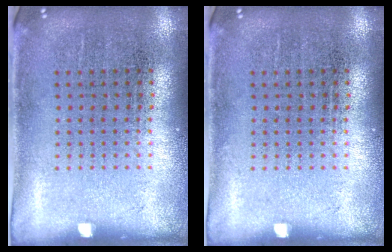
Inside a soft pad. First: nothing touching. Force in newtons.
{"total": 0.0}